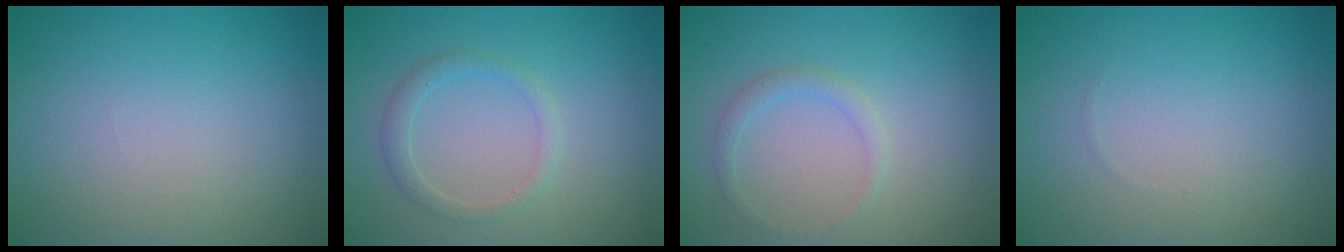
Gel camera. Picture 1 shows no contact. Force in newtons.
{"total": 1.7, "press": 1.7, "slide": 0.1}
{"total": 1.3, "press": 1.3, "slide": 0.1}
{"total": 0.0}